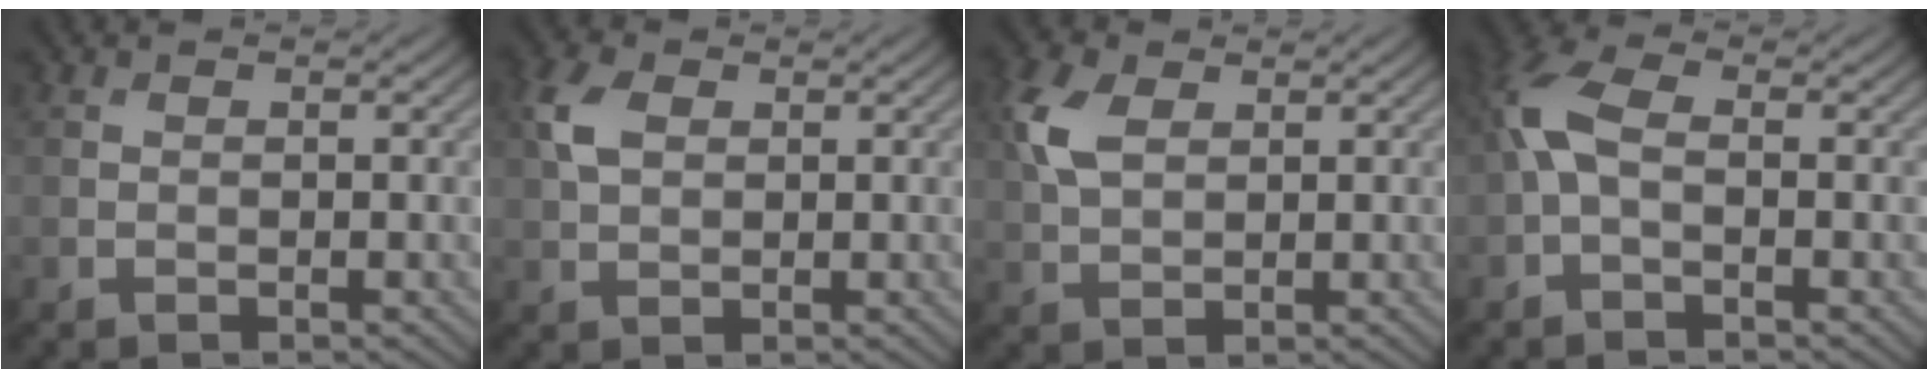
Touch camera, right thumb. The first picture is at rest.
{"total": 3.9, "force": [1.3, 2.6, 2.7], "torque": [-0.070, 0.009, 0.021]}
{"total": 5.2, "force": [1.8, 3.2, 3.6], "torque": [-0.097, 0.008, 0.033]}
{"total": 4.9, "force": [-0.3, 2.6, 4.1], "torque": [-0.112, 0.015, -0.017]}